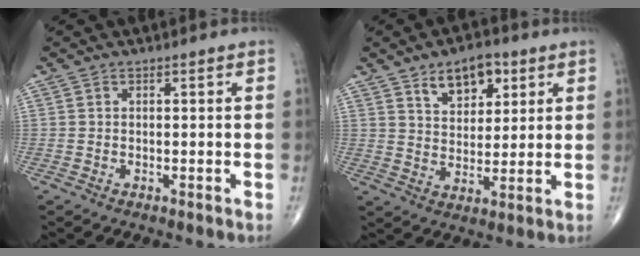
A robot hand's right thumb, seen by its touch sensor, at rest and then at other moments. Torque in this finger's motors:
{"motor_torque": [-0.59, 0.87, 0.08, 0.05, 0.16]}